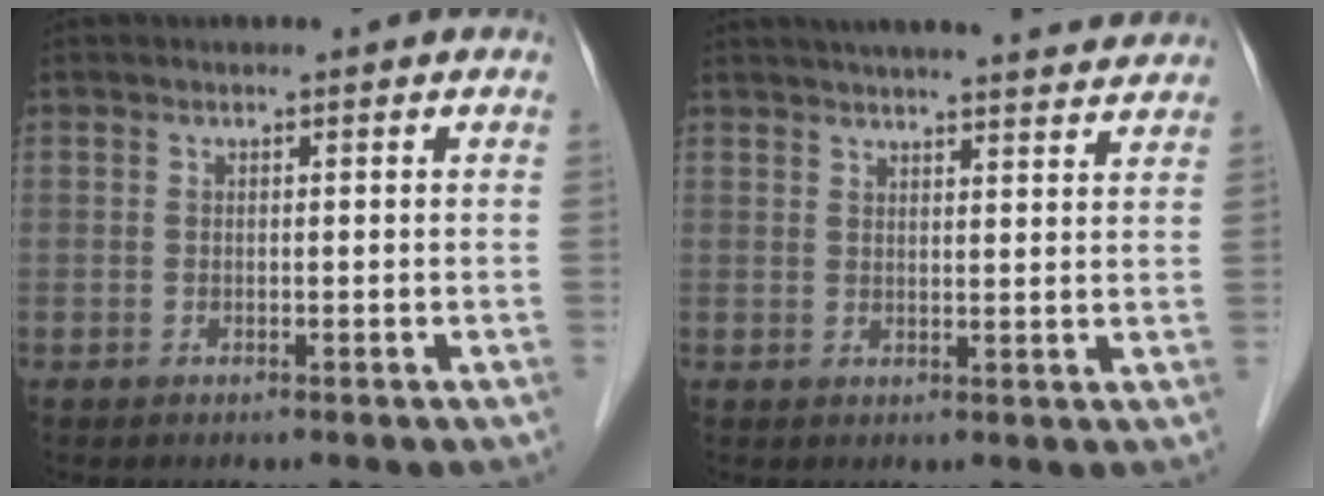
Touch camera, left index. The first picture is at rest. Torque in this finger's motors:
{"motor_torque": [-0.25, -0.63, 0.40, 0.10]}